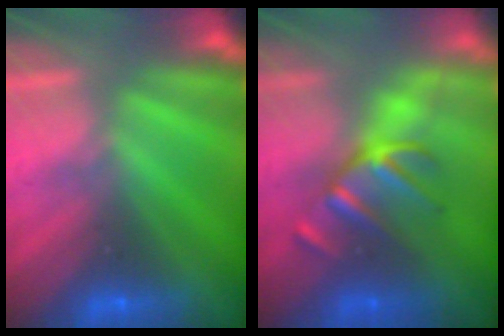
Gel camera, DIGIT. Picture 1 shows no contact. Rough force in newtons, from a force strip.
{"total": 2.9}